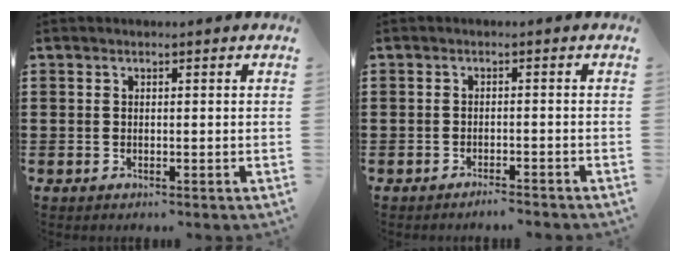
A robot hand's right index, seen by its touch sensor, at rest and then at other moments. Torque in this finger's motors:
{"motor_torque": [-1.12, 1.02, -1.05, -0.21]}